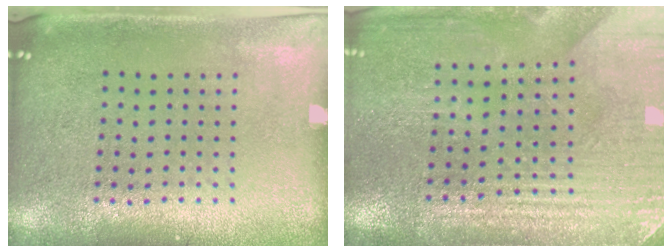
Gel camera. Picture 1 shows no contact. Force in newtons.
{"total": 3.3, "press": 3.3, "slide": 0.2}